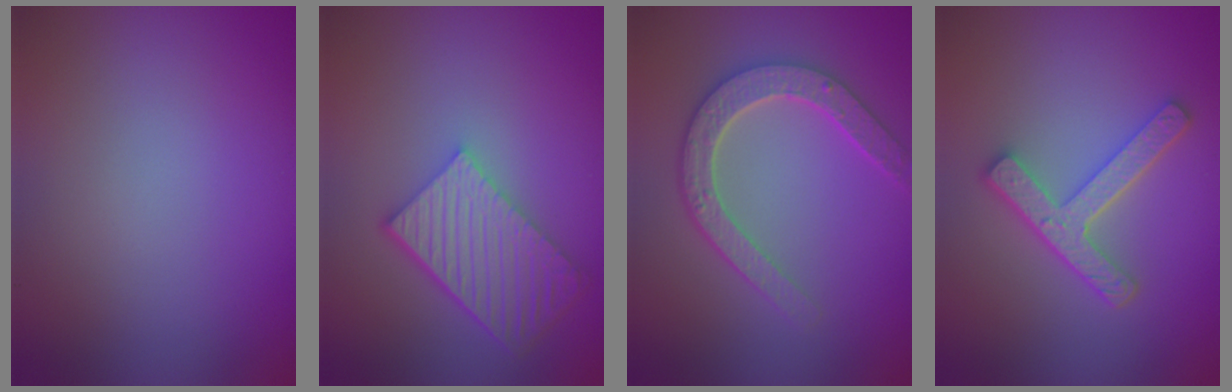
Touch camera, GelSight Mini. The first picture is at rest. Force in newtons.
{"total": 5.9, "press": 4.2, "slide": 4.2}
{"total": 4.6, "press": 3.7, "slide": 2.6}
{"total": 4.3, "press": 3.3, "slide": 2.8}